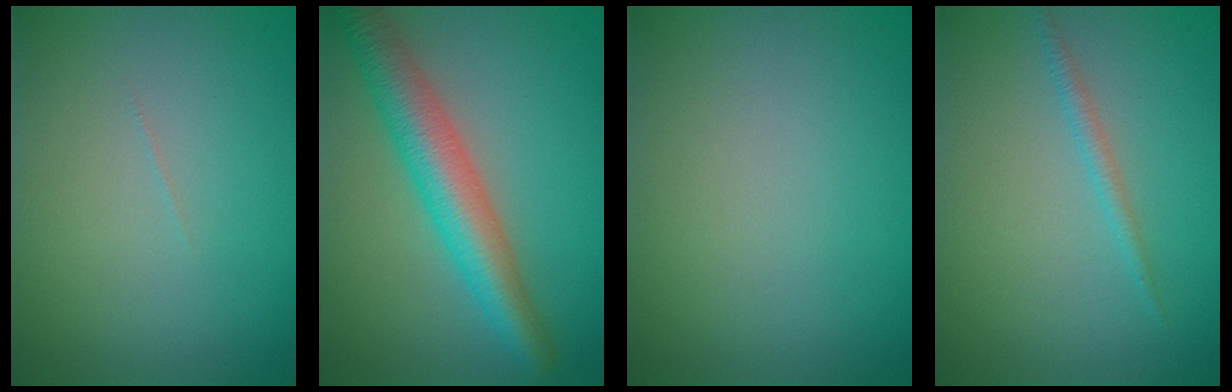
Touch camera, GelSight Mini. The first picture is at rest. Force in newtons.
{"total": 6.1, "press": 6.1, "slide": 0.2}
{"total": 0.0}
{"total": 1.1, "press": 1.1, "slide": 0.0}